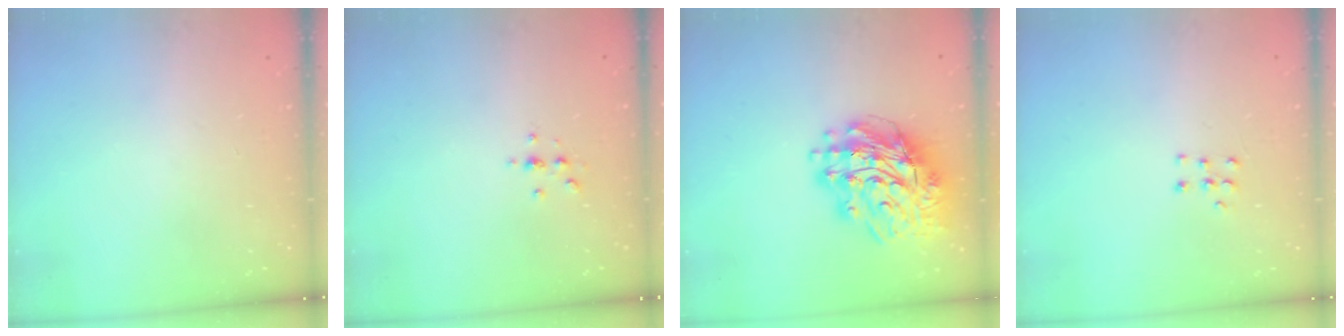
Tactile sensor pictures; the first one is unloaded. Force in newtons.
{"total": 2.4, "press": 2.4, "slide": 0.3}
{"total": 18.5, "press": 18.3, "slide": 3.0}
{"total": 4.6, "press": 4.5, "slide": 0.5}